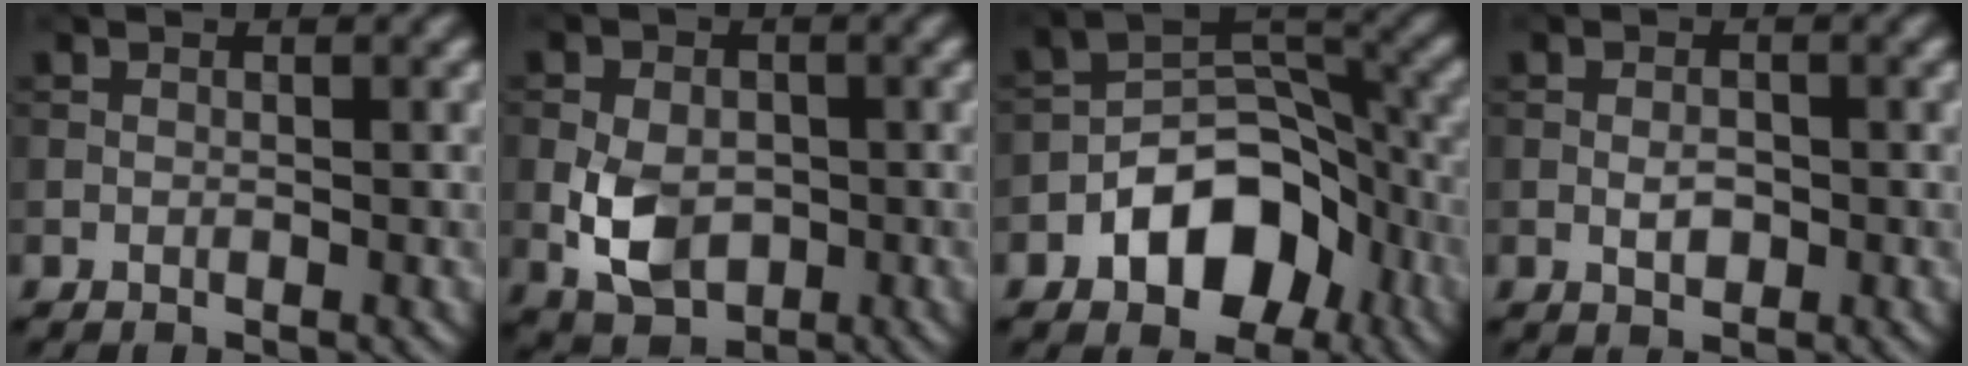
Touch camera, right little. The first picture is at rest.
{"total": 5.6, "force": [-1.3, 3.9, 3.8], "torque": [-0.081, -0.006, -0.027]}
{"total": 8.1, "force": [-3.8, 4.9, 5.2], "torque": [-0.064, 0.008, -0.070]}
{"total": 1.5, "force": [-0.3, 0.8, 1.2], "torque": [-0.021, 0.001, -0.006]}